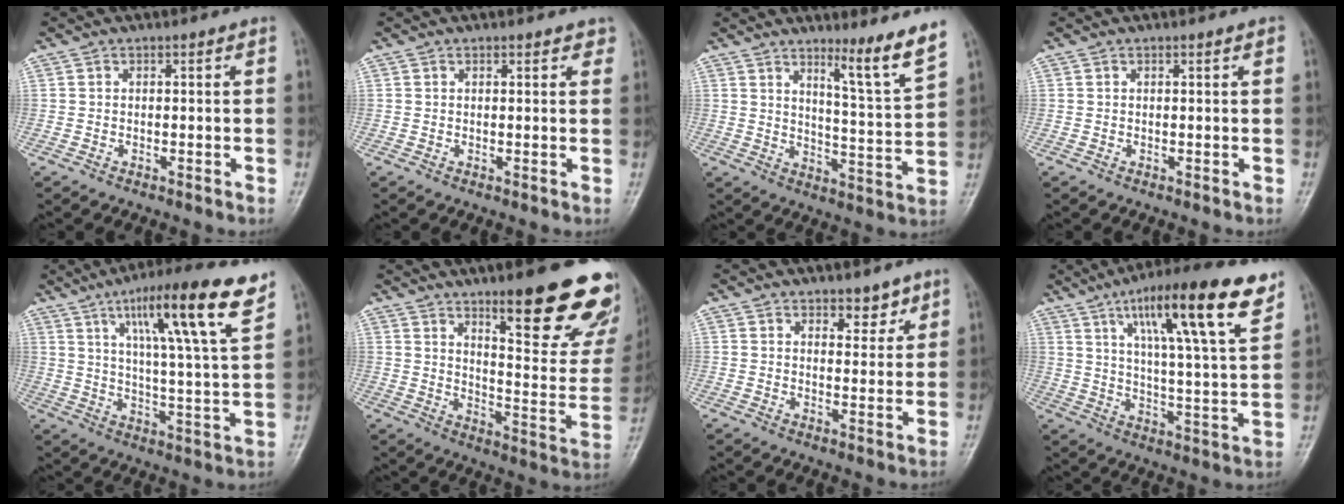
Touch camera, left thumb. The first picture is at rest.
{"total": 1.9, "force": [1.4, 0.9, 0.9], "torque": [0.005, -0.002, 0.010]}
{"total": 9.2, "force": [6.7, -0.7, 6.3], "torque": [-0.091, -0.066, 0.106]}
{"total": 0.8, "force": [0.4, 0.1, 0.6], "torque": [-0.009, 0.001, 0.004]}
{"total": 17.7, "force": [10.0, 1.9, 14.5], "torque": [-0.217, -0.040, 0.156]}
{"total": 23.6, "force": [14.7, 6.0, 17.4], "torque": [-0.187, -0.092, 0.211]}
{"total": 4.4, "force": [3.1, 2.3, 2.2], "torque": [-0.003, -0.021, 0.046]}
{"total": 20.1, "force": [11.3, 3.5, 16.2], "torque": [-0.233, -0.037, 0.178]}